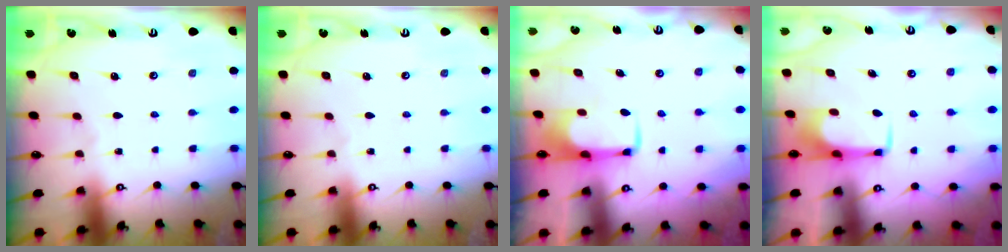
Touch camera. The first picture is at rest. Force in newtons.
{"total": 0.0}
{"total": 2.0, "press": 2.0, "slide": 0.4}
{"total": 1.6, "press": 1.5, "slide": 0.4}